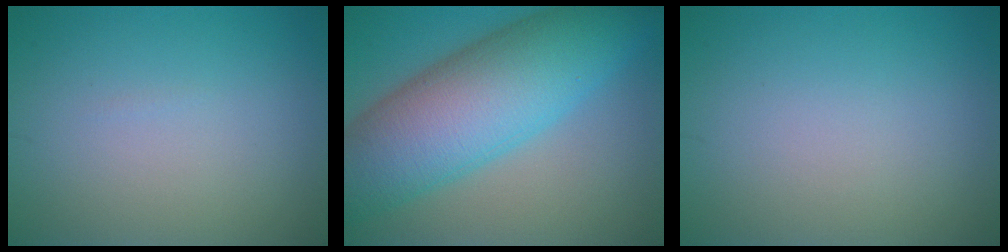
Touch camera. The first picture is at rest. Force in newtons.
{"total": 12.2, "press": 12.2, "slide": 0.1}
{"total": 0.0}